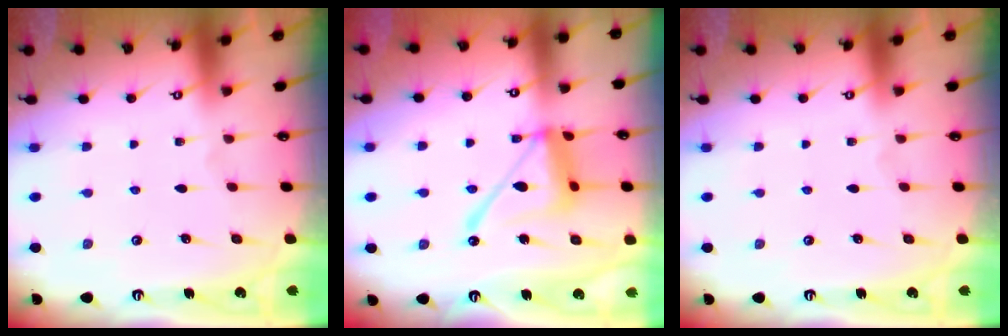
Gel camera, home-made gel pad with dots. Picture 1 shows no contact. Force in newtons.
{"total": 14.4, "press": 14.4, "slide": 1.4}
{"total": 0.0}